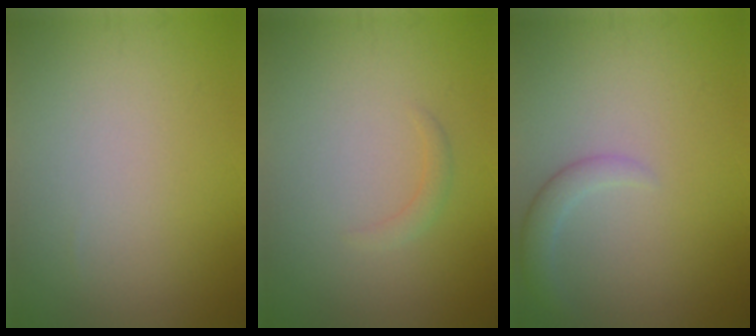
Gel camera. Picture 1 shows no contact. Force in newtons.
{"total": 0.9, "press": 0.9, "slide": 0.0}
{"total": 1.8, "press": 1.8, "slide": 0.1}